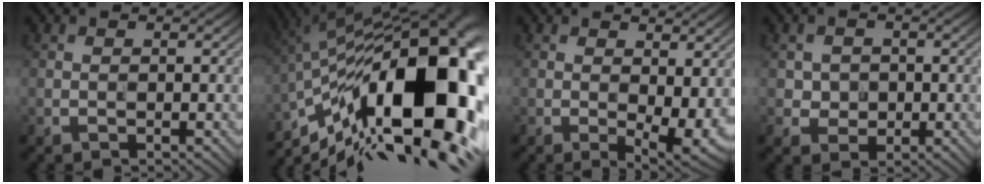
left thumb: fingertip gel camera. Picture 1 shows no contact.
{"total": 22.6, "force": [-7.3, 10.1, 18.8], "torque": [-0.292, 0.010, -0.118]}
{"total": 5.6, "force": [0.2, 2.6, 5.0], "torque": [-0.073, -0.006, 0.009]}
{"total": 2.5, "force": [0.0, 2.5, 0.6], "torque": [-0.018, -0.004, -0.008]}